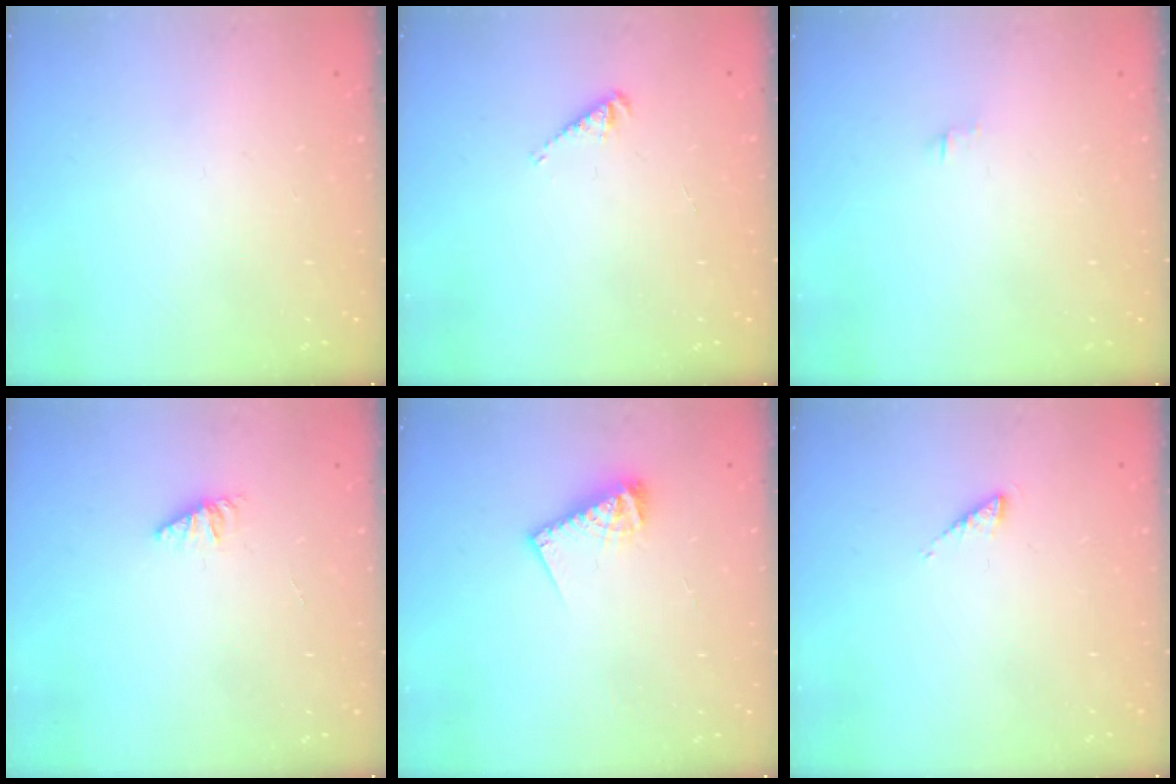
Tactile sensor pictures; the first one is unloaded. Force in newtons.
{"total": 2.7, "press": 2.7, "slide": 0.3}
{"total": 0.0}
{"total": 1.3, "press": 1.2, "slide": 0.2}
{"total": 8.2, "press": 8.2, "slide": 0.7}
{"total": 2.2, "press": 2.1, "slide": 0.4}